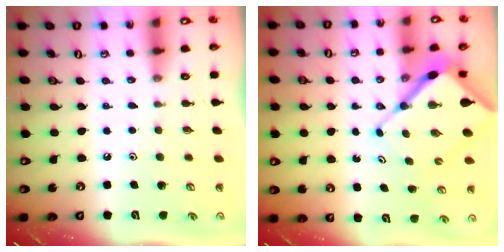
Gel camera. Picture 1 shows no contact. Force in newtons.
{"total": 11.4, "press": 11.4, "slide": 1.2}